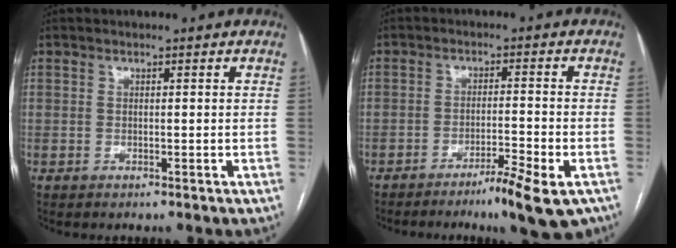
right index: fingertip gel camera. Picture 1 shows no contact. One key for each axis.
{"total": 7.7, "fx": -5.1, "fy": 0.2, "fz": 5.7, "tx": -0.078, "ty": -0.009, "tz": -0.080}